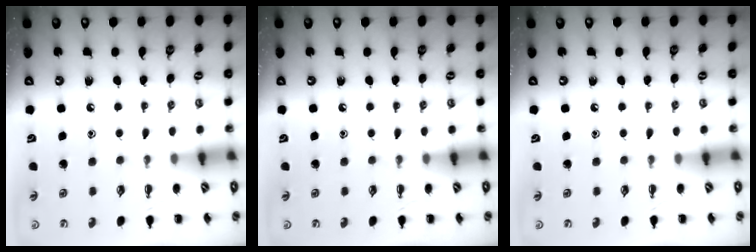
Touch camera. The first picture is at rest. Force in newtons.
{"total": 0.0}
{"total": 0.0}